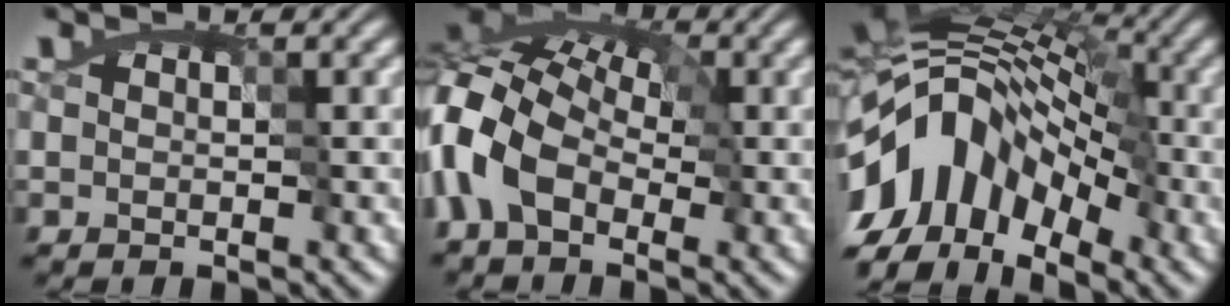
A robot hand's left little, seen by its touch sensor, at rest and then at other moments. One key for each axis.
{"total": 10.0, "fx": -3.3, "fy": 6.5, "fz": 6.8, "tx": -0.162, "ty": 0.008, "tz": -0.079}
{"total": 13.0, "fx": -6.8, "fy": 7.9, "fz": 7.9, "tx": -0.132, "ty": 0.011, "tz": -0.143}